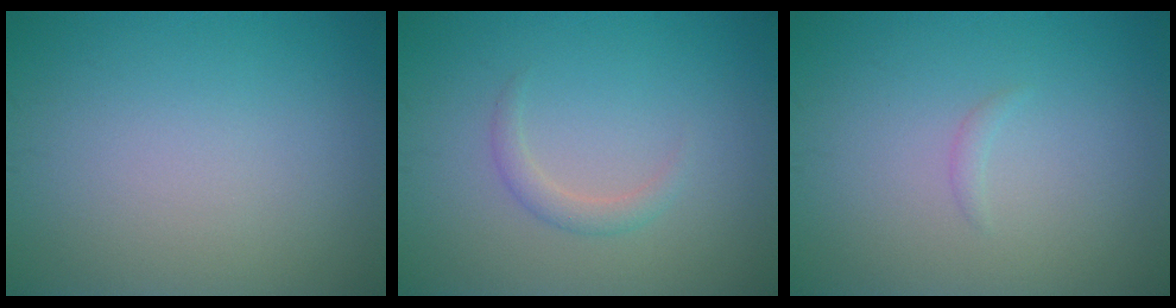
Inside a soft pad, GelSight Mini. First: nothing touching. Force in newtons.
{"total": 1.4, "press": 1.4, "slide": 0.1}
{"total": 0.5, "press": 0.5, "slide": 0.1}